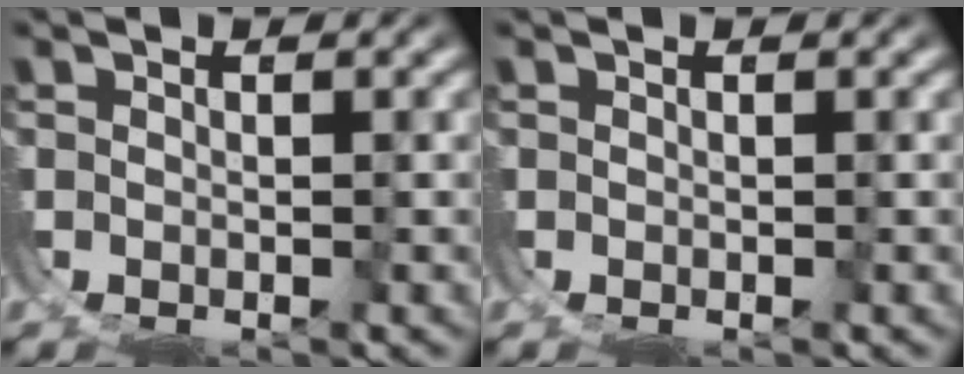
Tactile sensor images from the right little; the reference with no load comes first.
{"total": 0.0}